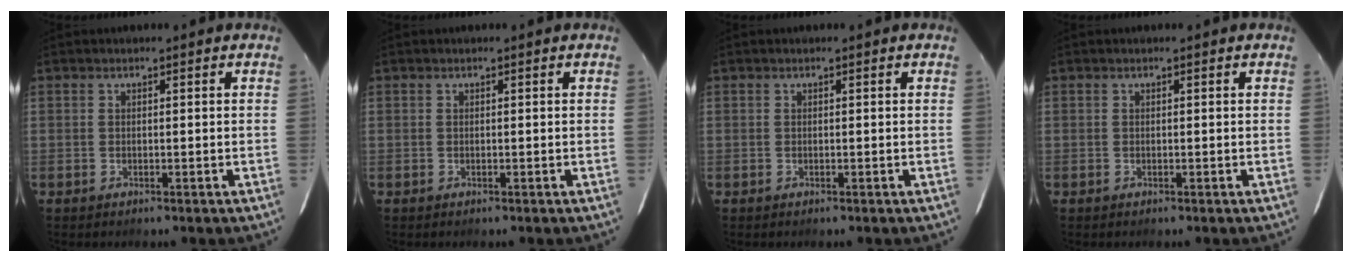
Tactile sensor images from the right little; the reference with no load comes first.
{"total": 0.0}
{"total": 0.0}
{"total": 0.0}